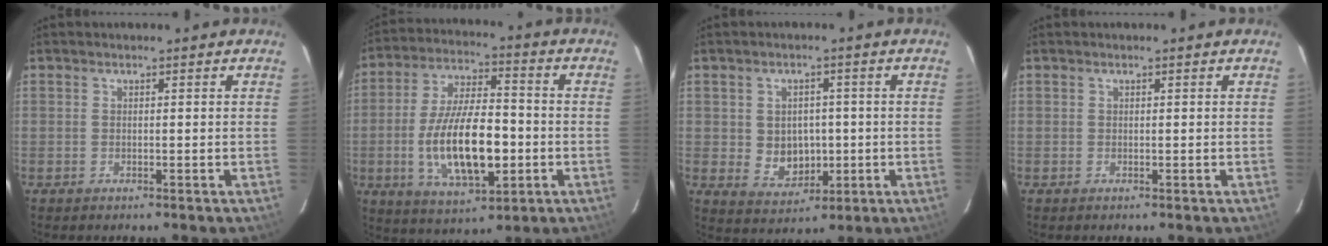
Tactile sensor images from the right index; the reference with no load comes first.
{"total": 17.1, "force": [-3.5, 7.0, 15.2], "torque": [-0.294, -0.004, -0.052]}
{"total": 6.8, "force": [-0.4, 5.8, 3.4], "torque": [-0.066, 0.001, 0.012]}
{"total": 0.0}